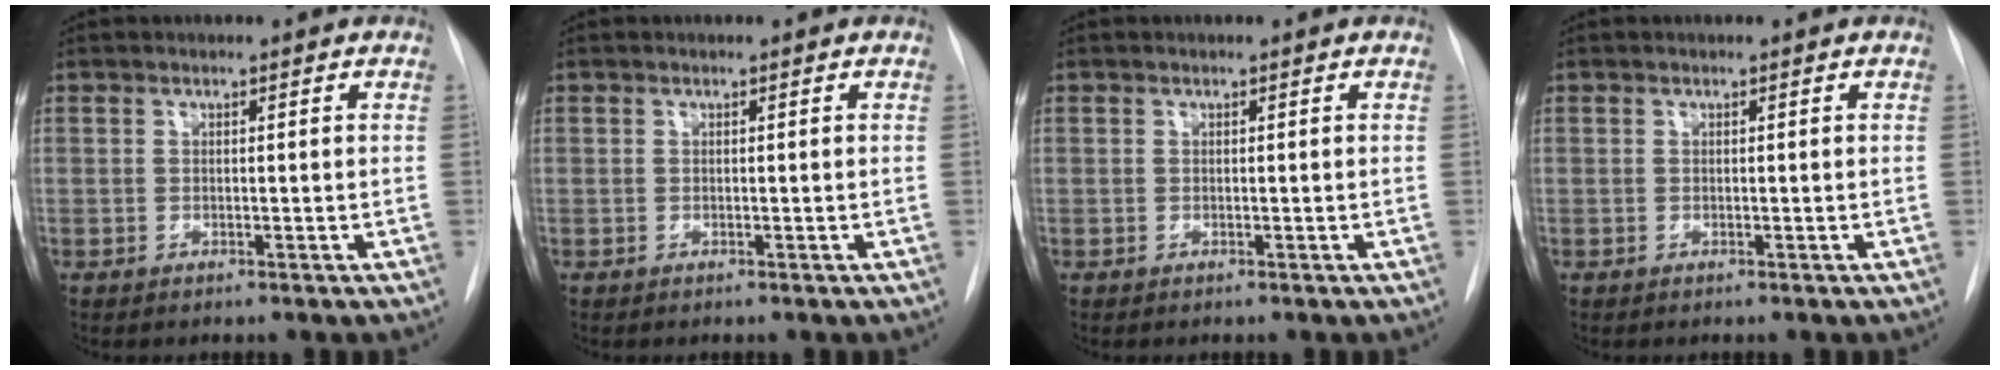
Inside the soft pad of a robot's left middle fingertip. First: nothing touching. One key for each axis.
{"total": 0.0}
{"total": 0.0}
{"total": 0.0}